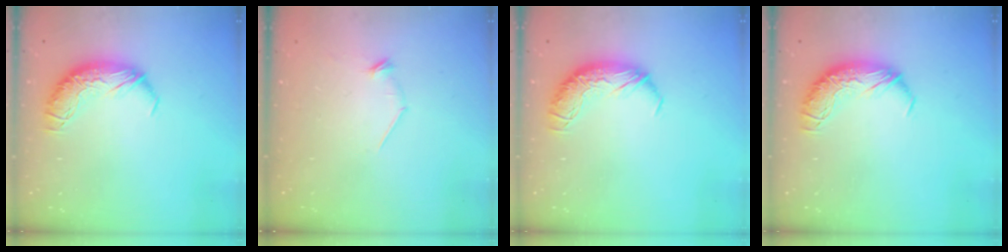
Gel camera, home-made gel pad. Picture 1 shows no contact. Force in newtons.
{"total": 7.8, "press": 7.8, "slide": 0.5}
{"total": 0.0}
{"total": 0.0}